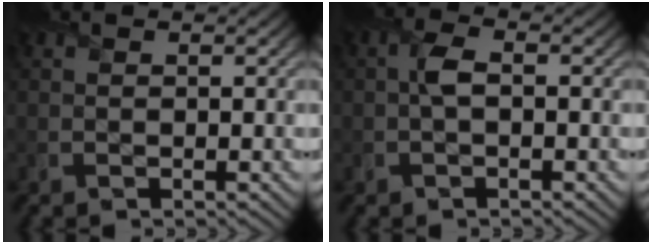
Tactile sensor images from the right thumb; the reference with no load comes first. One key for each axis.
{"total": 2.1, "fx": -0.1, "fy": 0.8, "fz": 2.0, "tx": -0.044, "ty": 0.011, "tz": -0.006}